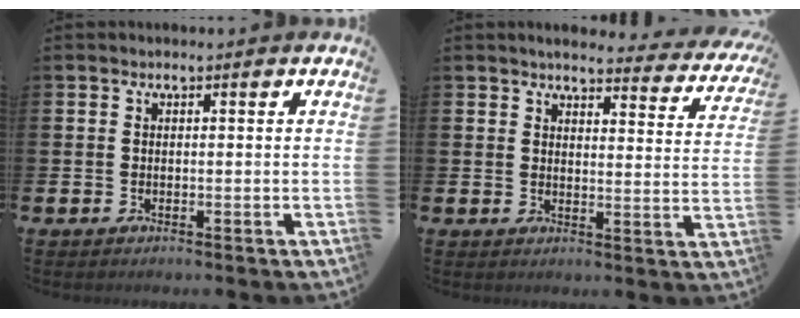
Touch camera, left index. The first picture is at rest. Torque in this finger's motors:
{"motor_torque": [0.59, -1.55, 0.41, 0.05]}